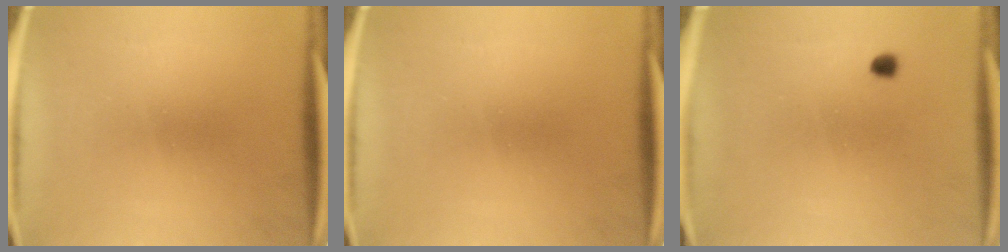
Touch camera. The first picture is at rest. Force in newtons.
{"total": 0.0}
{"total": 1.0}